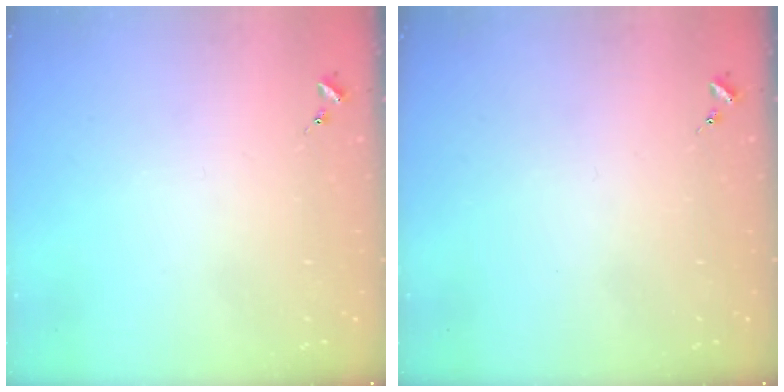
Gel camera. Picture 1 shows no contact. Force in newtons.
{"total": 0.0}